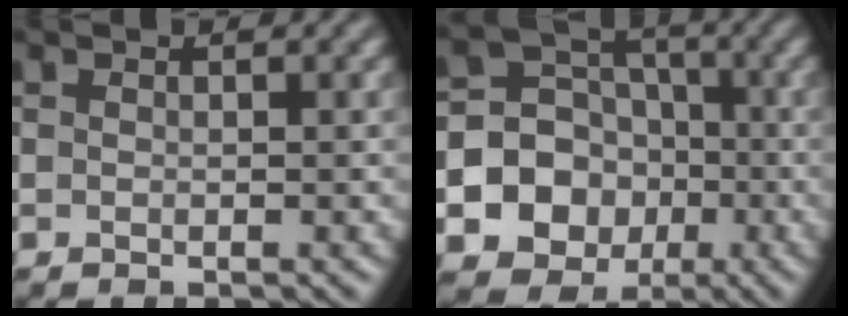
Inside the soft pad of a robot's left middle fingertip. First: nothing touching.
{"total": 12.3, "force": [-3.7, 11.2, 3.6], "torque": [-0.082, -0.022, -0.078]}